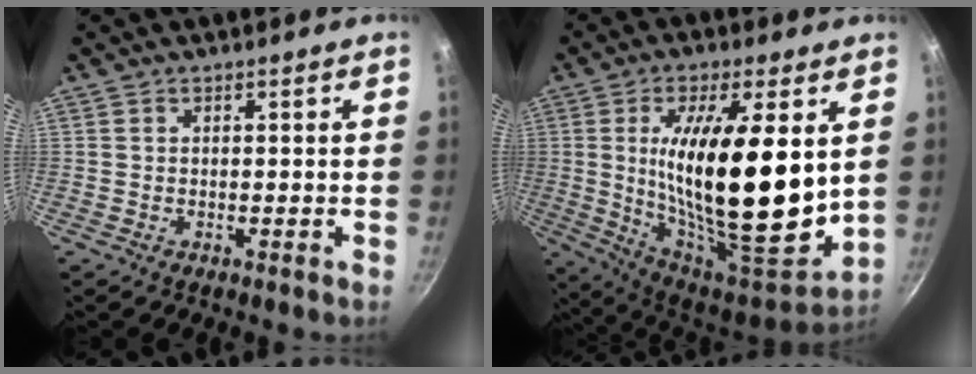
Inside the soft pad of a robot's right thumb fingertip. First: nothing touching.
{"total": 24.5, "force": [3.4, 8.1, 22.9], "torque": [-0.361, -0.040, 0.062]}